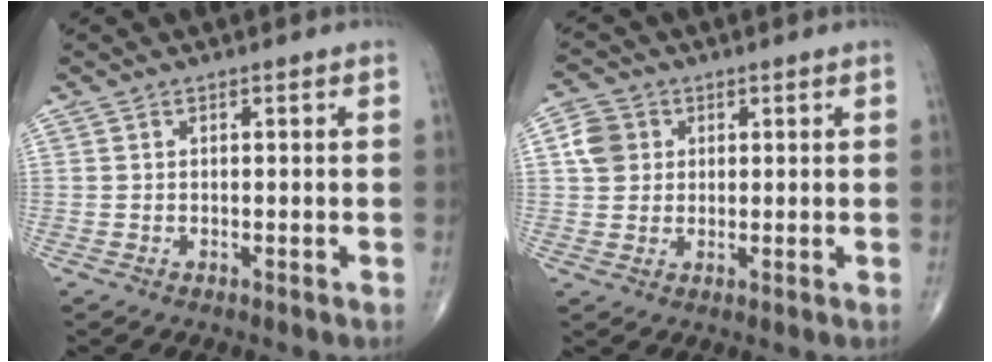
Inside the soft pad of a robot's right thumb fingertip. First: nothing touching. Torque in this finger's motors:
{"motor_torque": [-0.08, 0.32, 0.07, 0.00, 0.03]}